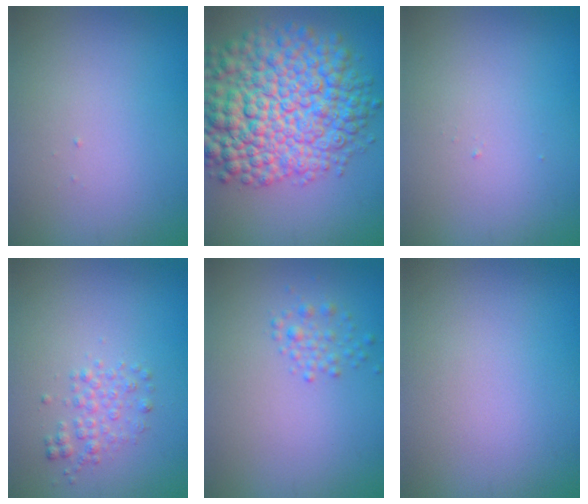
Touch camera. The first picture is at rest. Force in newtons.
{"total": 12.1, "press": 12.1, "slide": 0.4}
{"total": 0.0}
{"total": 1.8, "press": 1.8, "slide": 0.0}
{"total": 1.4, "press": 1.4, "slide": 0.1}
{"total": 0.0}